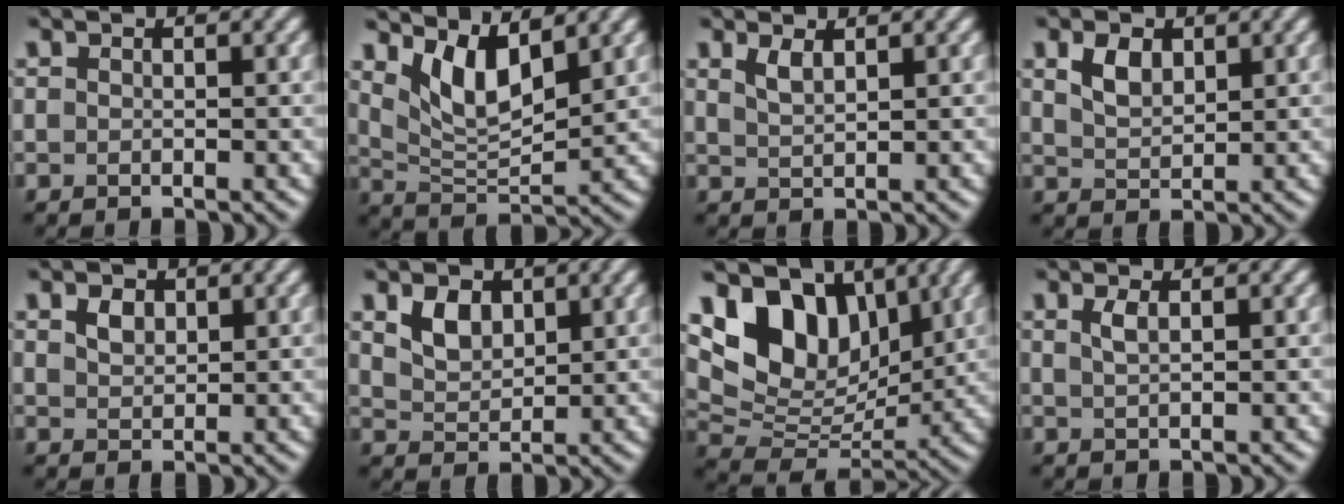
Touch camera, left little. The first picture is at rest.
{"total": 5.4, "force": [3.0, 2.2, 3.9], "torque": [-0.082, -0.015, 0.058]}
{"total": 1.5, "force": [1.0, 0.5, 1.0], "torque": [-0.024, 0.000, 0.023]}
{"total": 2.6, "force": [1.3, 1.6, 1.6], "torque": [-0.037, 0.002, 0.029]}
{"total": 1.6, "force": [0.9, 1.1, 0.9], "torque": [-0.018, 0.002, 0.017]}
{"total": 2.9, "force": [1.5, 1.9, 1.7], "torque": [-0.037, -0.001, 0.029]}
{"total": 10.0, "force": [4.9, 6.3, 6.0], "torque": [-0.109, -0.007, 0.088]}
{"total": 1.3, "force": [0.6, 0.4, 1.1], "torque": [-0.024, 0.002, 0.012]}